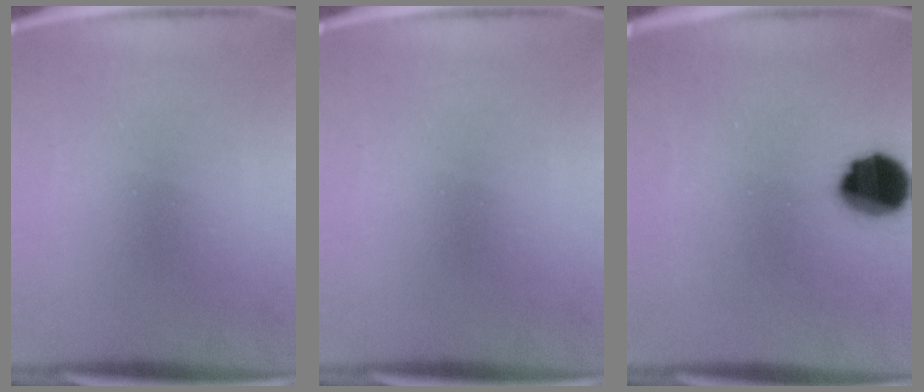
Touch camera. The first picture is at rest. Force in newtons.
{"total": 0.0}
{"total": 11.6}